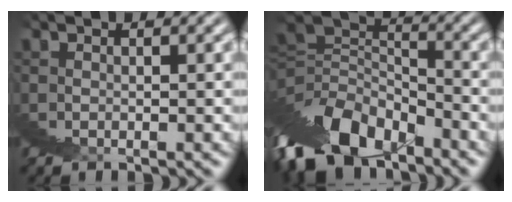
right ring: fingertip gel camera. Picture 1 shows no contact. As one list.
[{"total": 6.7, "force": [-4.2, 3.2, 4.1], "torque": [-0.046, -0.001, -0.074]}]